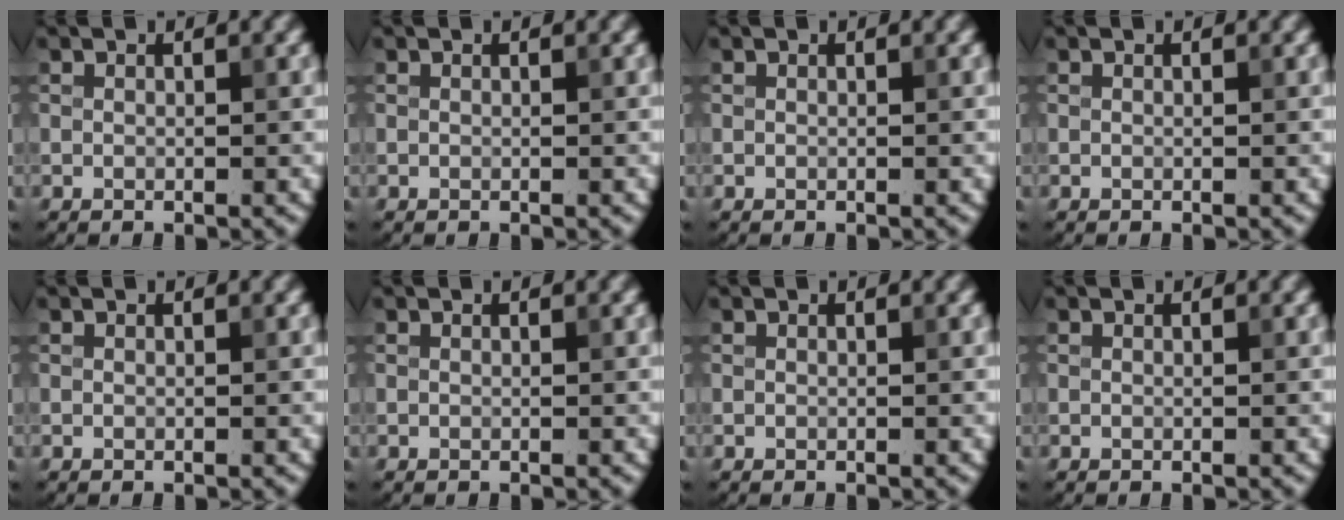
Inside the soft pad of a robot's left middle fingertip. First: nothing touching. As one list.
[{"total": 0.0}, {"total": 0.0}, {"total": 0.0}, {"total": 0.0}, {"total": 0.0}, {"total": 0.0}, {"total": 0.0}]